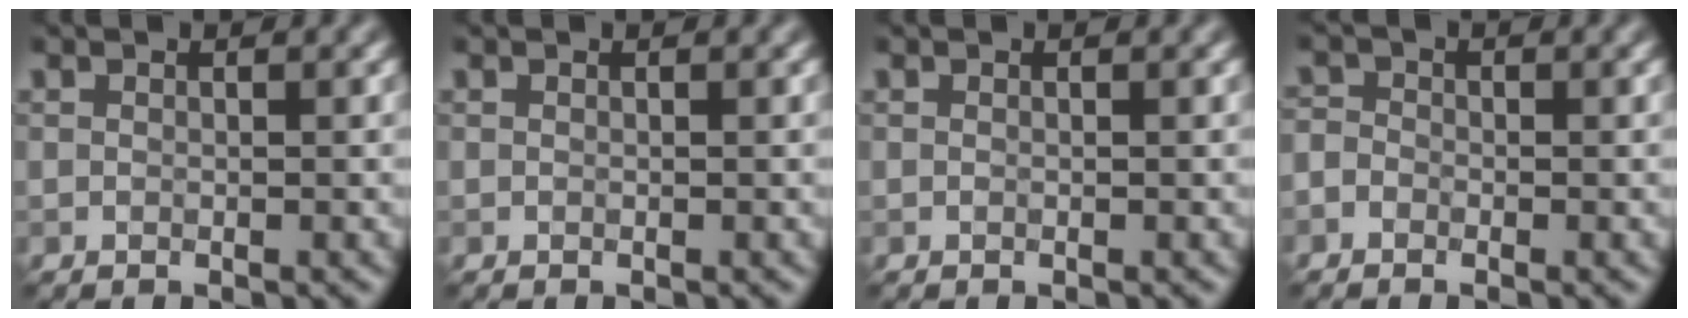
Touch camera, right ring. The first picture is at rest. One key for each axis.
{"total": 0.0}
{"total": 0.0}
{"total": 1.5, "fx": -0.7, "fy": 1.2, "fz": 0.6, "tx": -0.005, "ty": 0.004, "tz": -0.020}